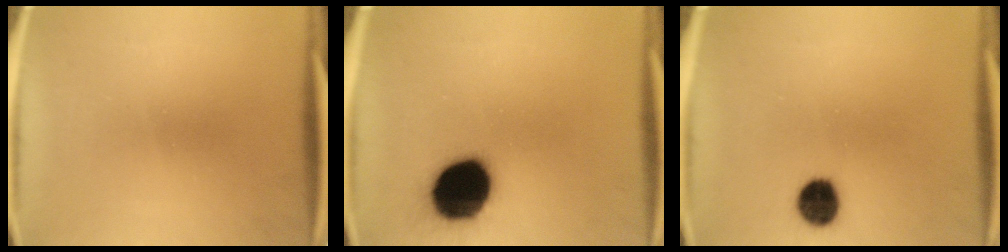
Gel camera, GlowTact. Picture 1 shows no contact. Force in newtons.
{"total": 19.3}
{"total": 6.7}